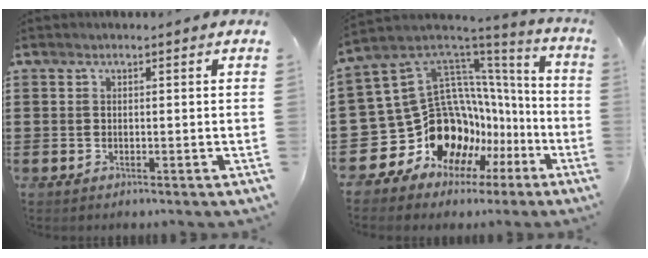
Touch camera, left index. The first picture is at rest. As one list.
[{"total": 15.4, "force": [-4.9, 12.9, 6.9], "torque": [-0.175, -0.035, -0.045]}]